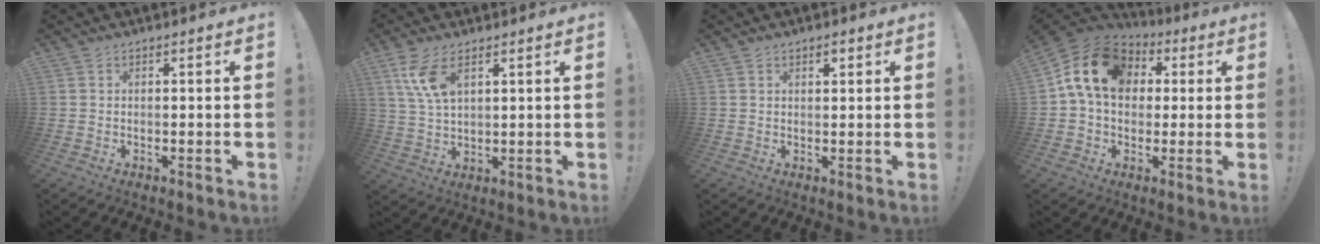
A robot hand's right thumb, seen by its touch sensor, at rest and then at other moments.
{"total": 8.9, "force": [4.6, 4.0, 6.5], "torque": [-0.139, -0.015, 0.085]}
{"total": 1.6, "force": [1.0, 0.9, 0.9], "torque": [-0.004, -0.004, 0.015]}
{"total": 16.1, "force": [4.0, 11.9, 10.2], "torque": [-0.164, 0.005, 0.079]}